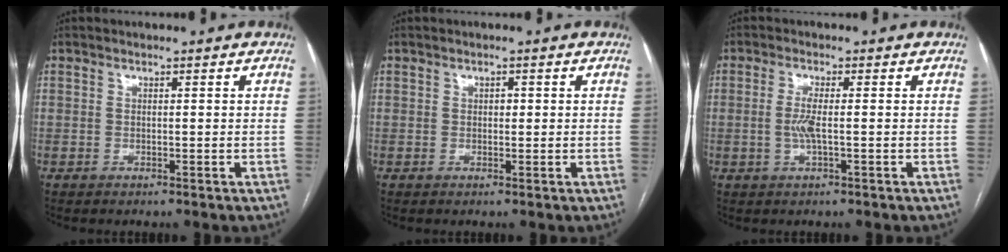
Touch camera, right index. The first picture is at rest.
{"total": 0.8, "force": [0.1, 0.5, 0.6], "torque": [-0.006, 0.002, 0.000]}
{"total": 3.0, "force": [-0.6, 0.2, 3.0], "torque": [-0.068, -0.002, -0.011]}